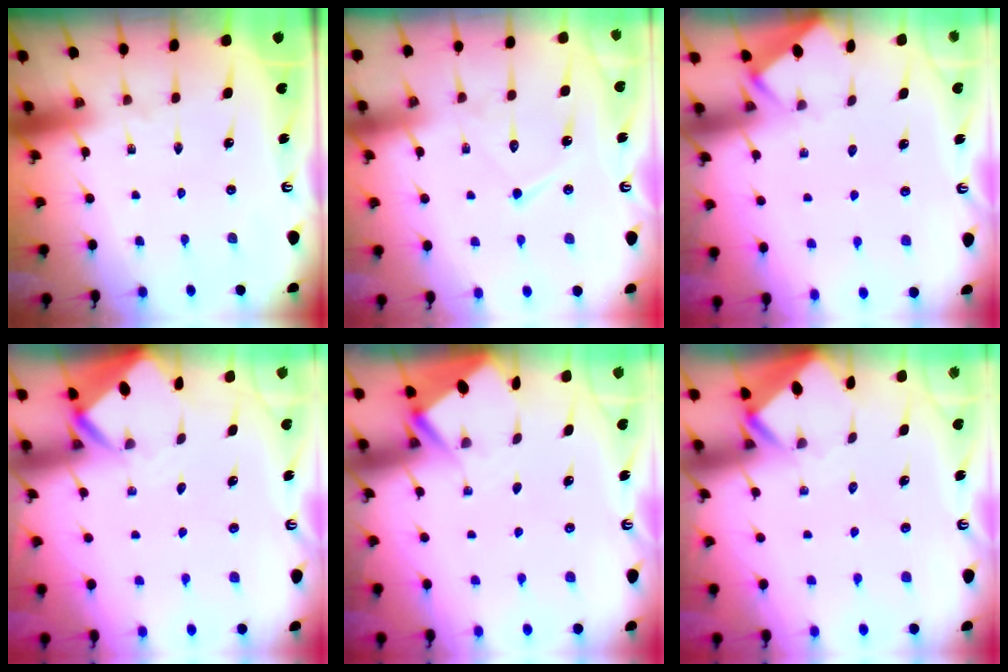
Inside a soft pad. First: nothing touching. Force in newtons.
{"total": 9.4, "press": 9.4, "slide": 0.7}
{"total": 3.1, "press": 3.1, "slide": 0.3}
{"total": 3.3, "press": 3.3, "slide": 0.1}
{"total": 3.0, "press": 2.9, "slide": 0.4}
{"total": 3.0, "press": 3.0, "slide": 0.3}